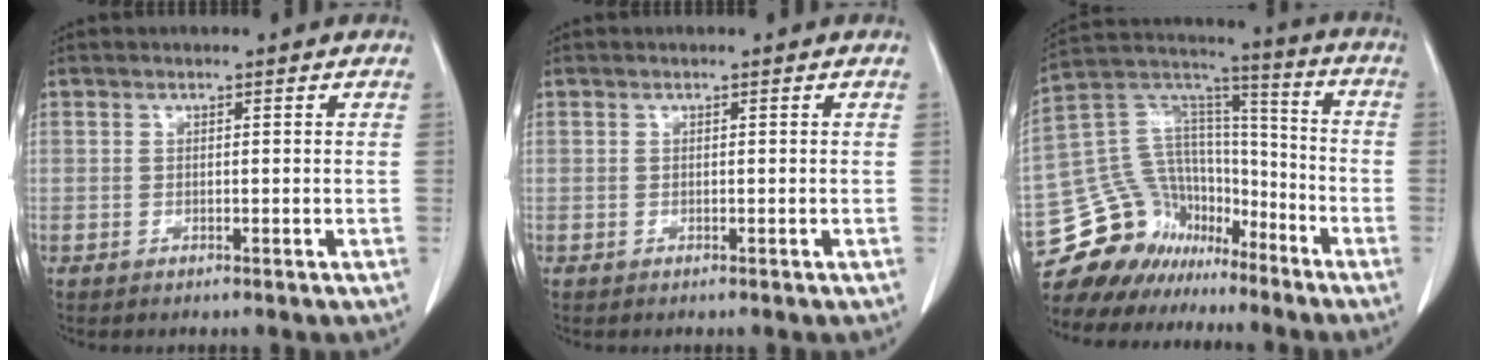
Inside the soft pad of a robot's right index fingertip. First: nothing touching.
{"total": 0.0}
{"total": 17.6, "force": [-13.6, 10.4, 4.0], "torque": [-0.087, 0.088, -0.235]}